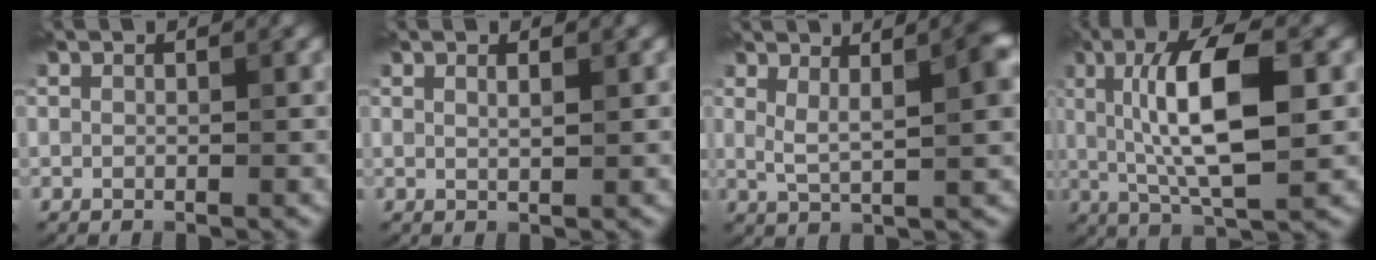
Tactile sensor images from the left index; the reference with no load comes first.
{"total": 1.0, "force": [0.5, 0.3, 0.8], "torque": [-0.007, -0.001, 0.007]}
{"total": 5.8, "force": [1.7, 1.8, 5.2], "torque": [-0.084, -0.001, 0.029]}
{"total": 9.0, "force": [1.0, 2.7, 8.6], "torque": [-0.143, 0.004, 0.018]}